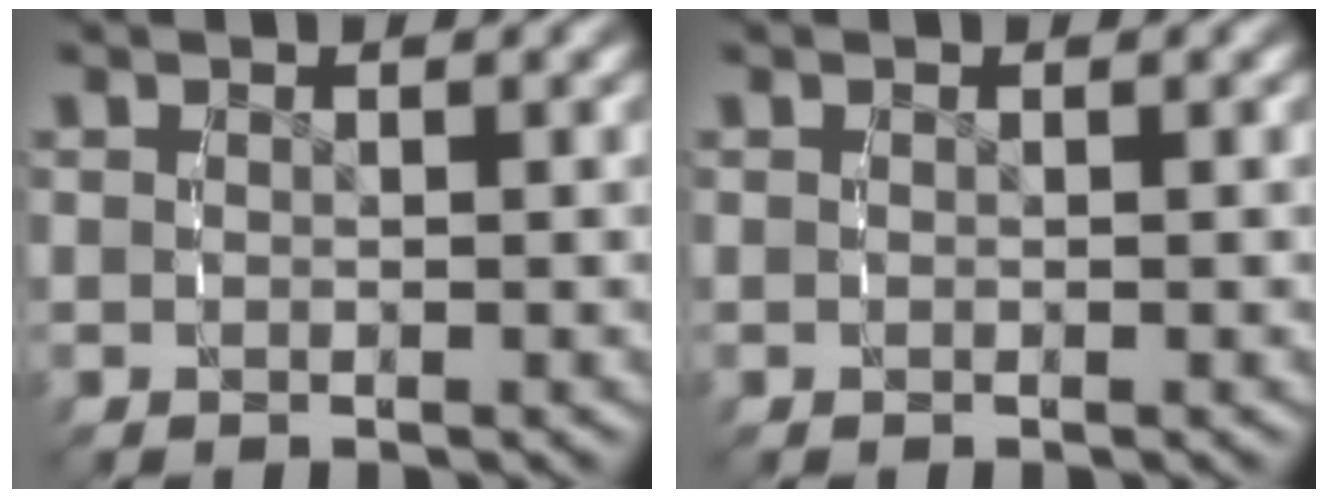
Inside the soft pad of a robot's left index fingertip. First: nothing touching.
{"total": 0.0}